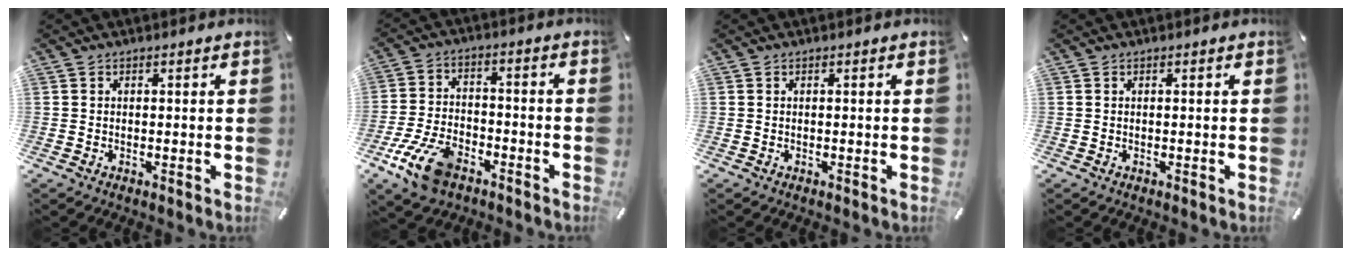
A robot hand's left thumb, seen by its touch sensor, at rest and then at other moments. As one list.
[{"total": 11.9, "force": [-6.9, 6.5, 7.2], "torque": [-0.141, 0.037, -0.124]}, {"total": 0.0}, {"total": 0.0}]